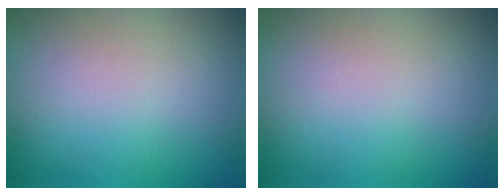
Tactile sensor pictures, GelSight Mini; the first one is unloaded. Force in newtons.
{"total": 0.0}